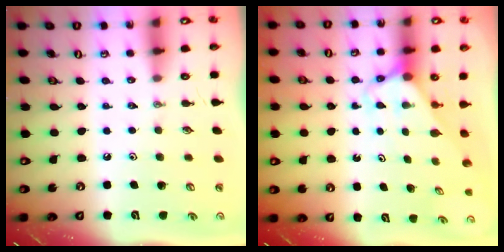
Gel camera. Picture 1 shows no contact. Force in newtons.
{"total": 2.6, "press": 2.6, "slide": 0.1}